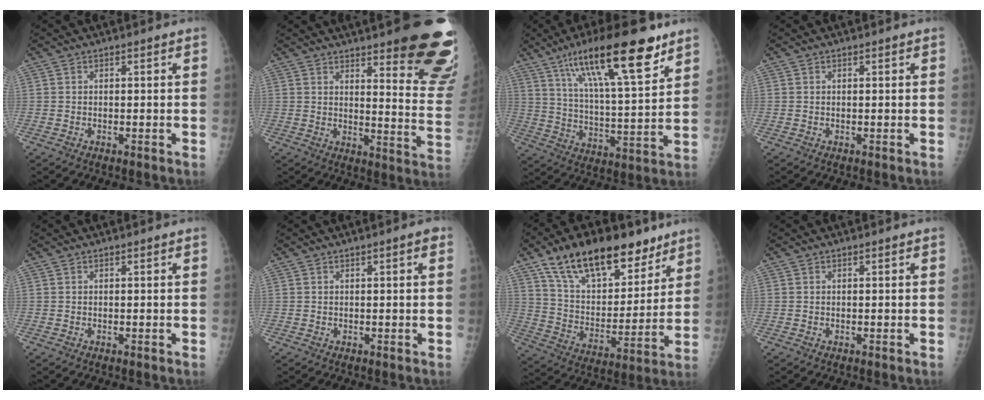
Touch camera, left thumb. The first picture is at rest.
{"total": 21.9, "force": [14.7, 4.5, 15.6], "torque": [-0.159, -0.090, 0.178]}
{"total": 21.7, "force": [13.2, 5.3, 16.3], "torque": [-0.253, -0.040, 0.224]}
{"total": 0.0}
{"total": 0.0}
{"total": 1.7, "force": [0.7, 0.3, 1.6], "torque": [-0.023, 0.002, 0.007]}
{"total": 22.7, "force": [15.0, 11.1, 12.9], "torque": [-0.171, -0.046, 0.257]}
{"total": 0.0}